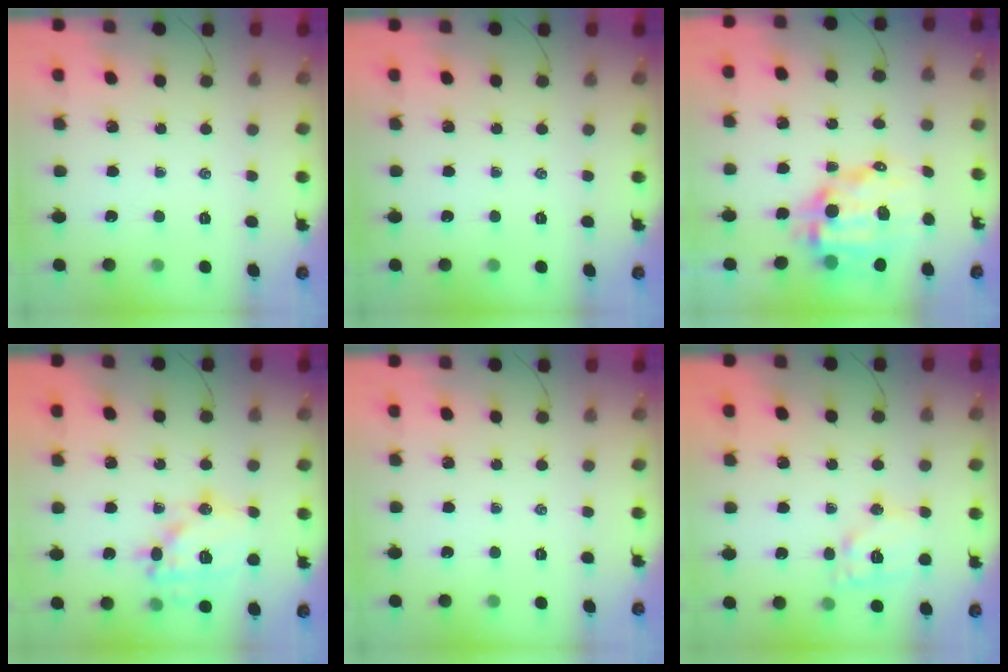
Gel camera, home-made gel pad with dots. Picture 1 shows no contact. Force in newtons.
{"total": 0.0}
{"total": 13.2, "press": 12.9, "slide": 2.9}
{"total": 16.1, "press": 16.0, "slide": 2.0}
{"total": 0.0}
{"total": 11.6, "press": 11.5, "slide": 1.2}